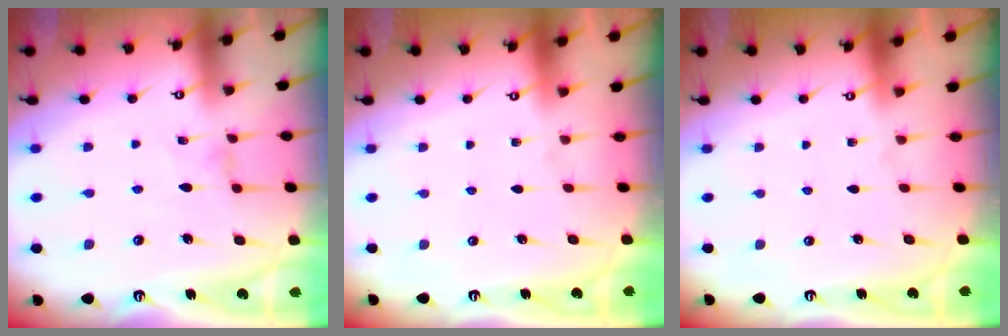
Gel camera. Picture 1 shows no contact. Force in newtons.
{"total": 0.0}
{"total": 0.0}